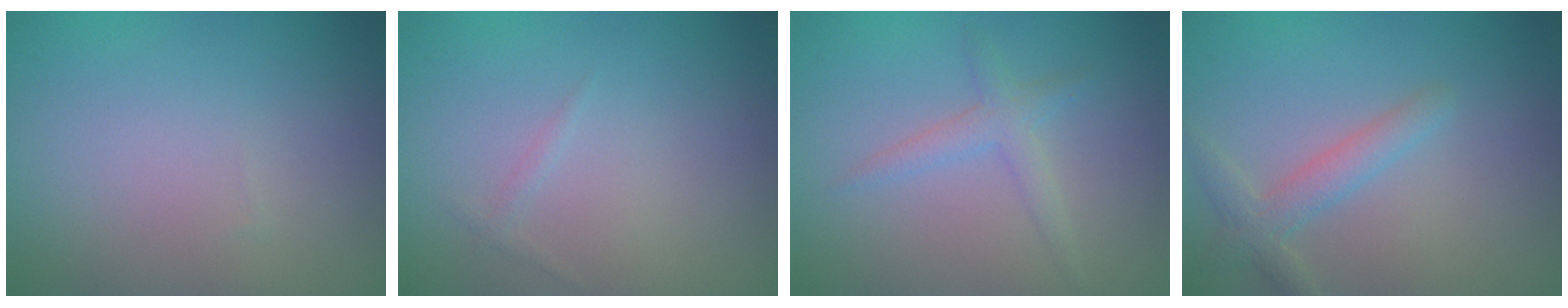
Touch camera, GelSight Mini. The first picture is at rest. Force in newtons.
{"total": 0.5, "press": 0.5, "slide": 0.1}
{"total": 1.9, "press": 1.9, "slide": 0.1}
{"total": 2.5, "press": 2.5, "slide": 0.1}